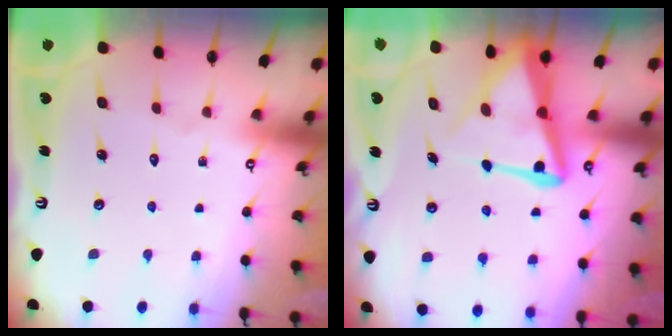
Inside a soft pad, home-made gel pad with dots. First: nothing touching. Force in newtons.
{"total": 11.0, "press": 10.9, "slide": 1.3}